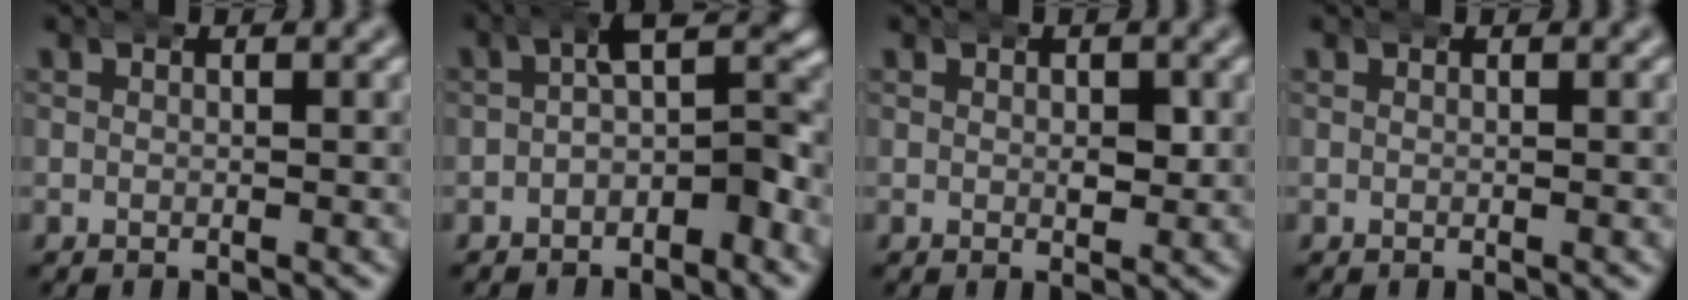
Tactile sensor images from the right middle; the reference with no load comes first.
{"total": 4.8, "force": [-0.6, 2.2, 4.2], "torque": [-0.044, 0.007, -0.015]}
{"total": 1.6, "force": [0.3, 1.0, 1.2], "torque": [-0.020, -0.006, 0.004]}
{"total": 0.0}